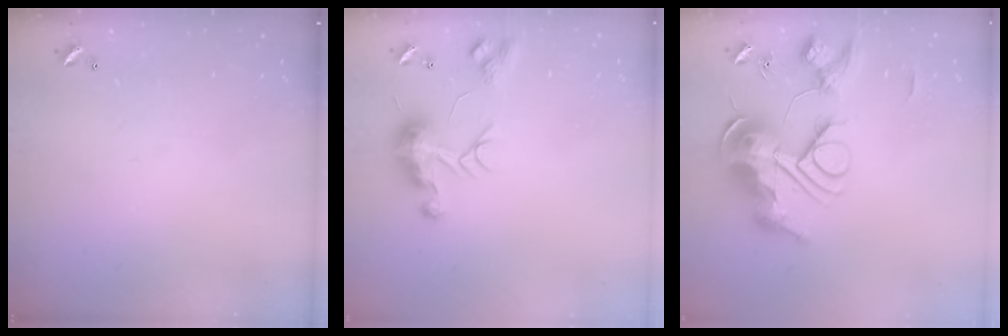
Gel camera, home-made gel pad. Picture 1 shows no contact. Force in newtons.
{"total": 10.3, "press": 10.2, "slide": 0.9}
{"total": 0.7, "press": 0.7, "slide": 0.0}